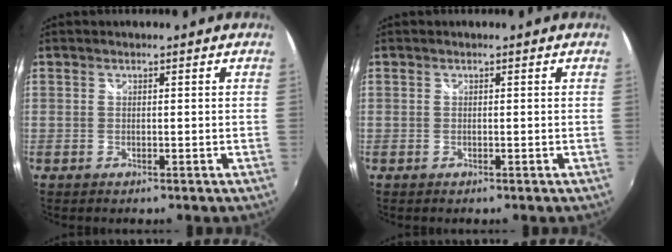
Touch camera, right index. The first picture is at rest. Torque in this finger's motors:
{"motor_torque": [0.00, 0.00, 0.00, 0.00]}